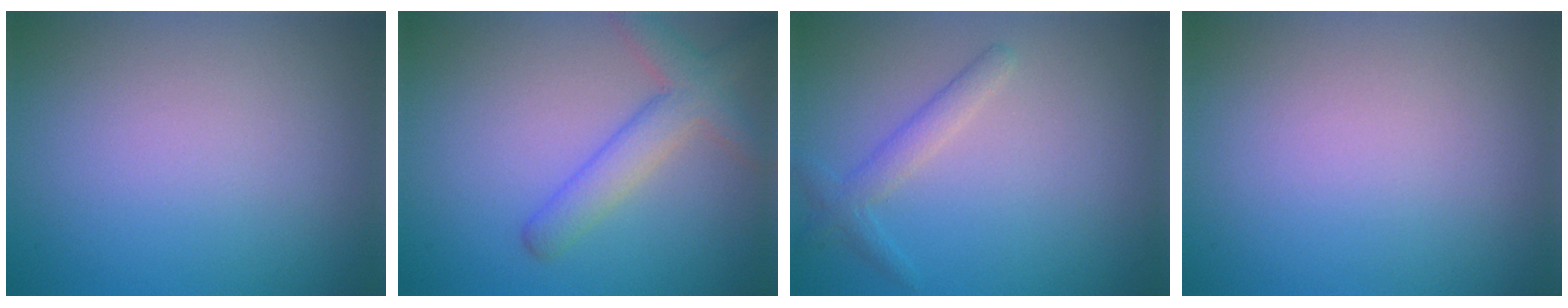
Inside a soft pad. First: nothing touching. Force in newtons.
{"total": 3.8, "press": 3.8, "slide": 0.3}
{"total": 2.0, "press": 2.0, "slide": 0.1}
{"total": 0.0}